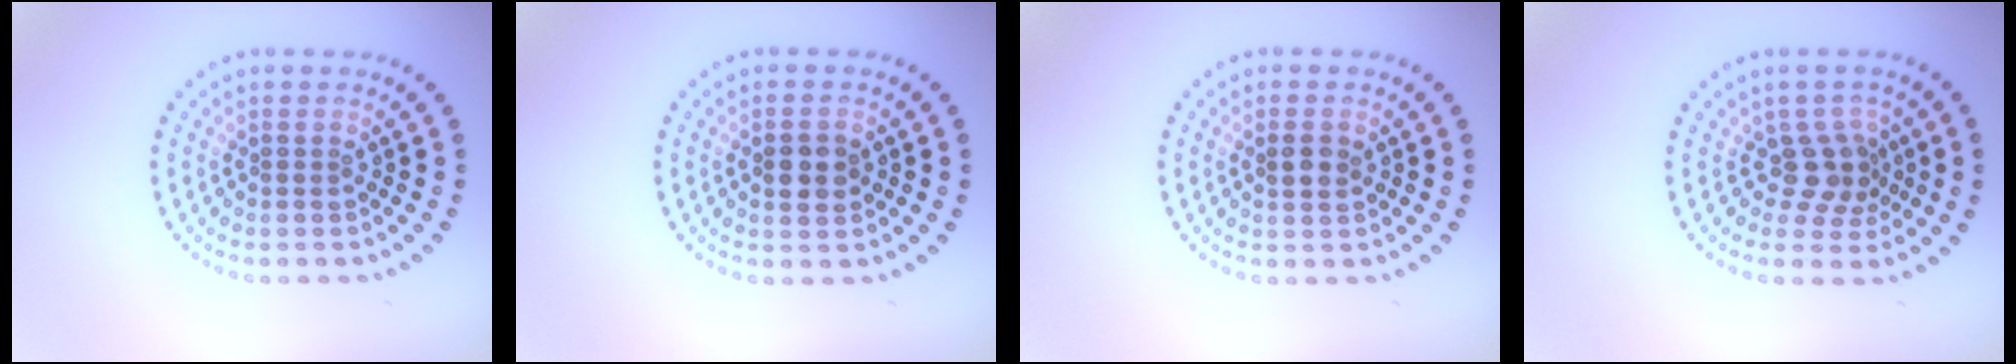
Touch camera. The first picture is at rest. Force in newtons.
{"total": 2.8, "press": 2.8, "slide": 0.1}
{"total": 1.5, "press": 1.5, "slide": 0.4}
{"total": 2.8, "press": 2.2, "slide": 1.8}